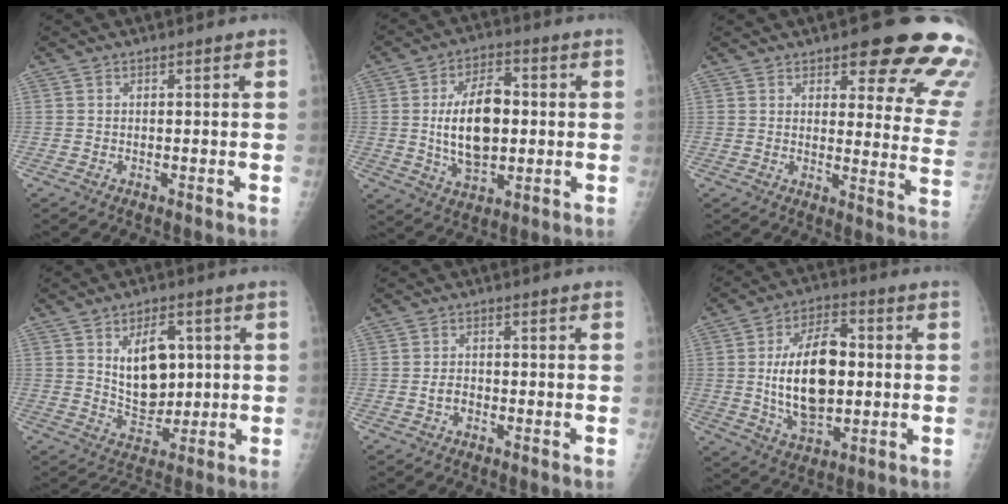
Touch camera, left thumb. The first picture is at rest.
{"total": 13.8, "force": [0.2, 7.9, 11.4], "torque": [-0.175, 0.003, 0.010]}
{"total": 19.5, "force": [12.5, 6.0, 13.7], "torque": [-0.118, -0.058, 0.140]}
{"total": 7.5, "force": [1.3, 5.0, 5.5], "torque": [-0.053, -0.008, 0.030]}
{"total": 2.0, "force": [-0.7, 1.5, 1.2], "torque": [-0.015, 0.009, -0.013]}
{"total": 16.3, "force": [0.1, 9.2, 13.4], "torque": [-0.208, 0.005, 0.006]}